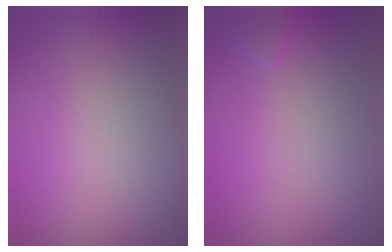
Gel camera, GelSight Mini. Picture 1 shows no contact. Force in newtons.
{"total": 1.1, "press": 1.1, "slide": 0.1}